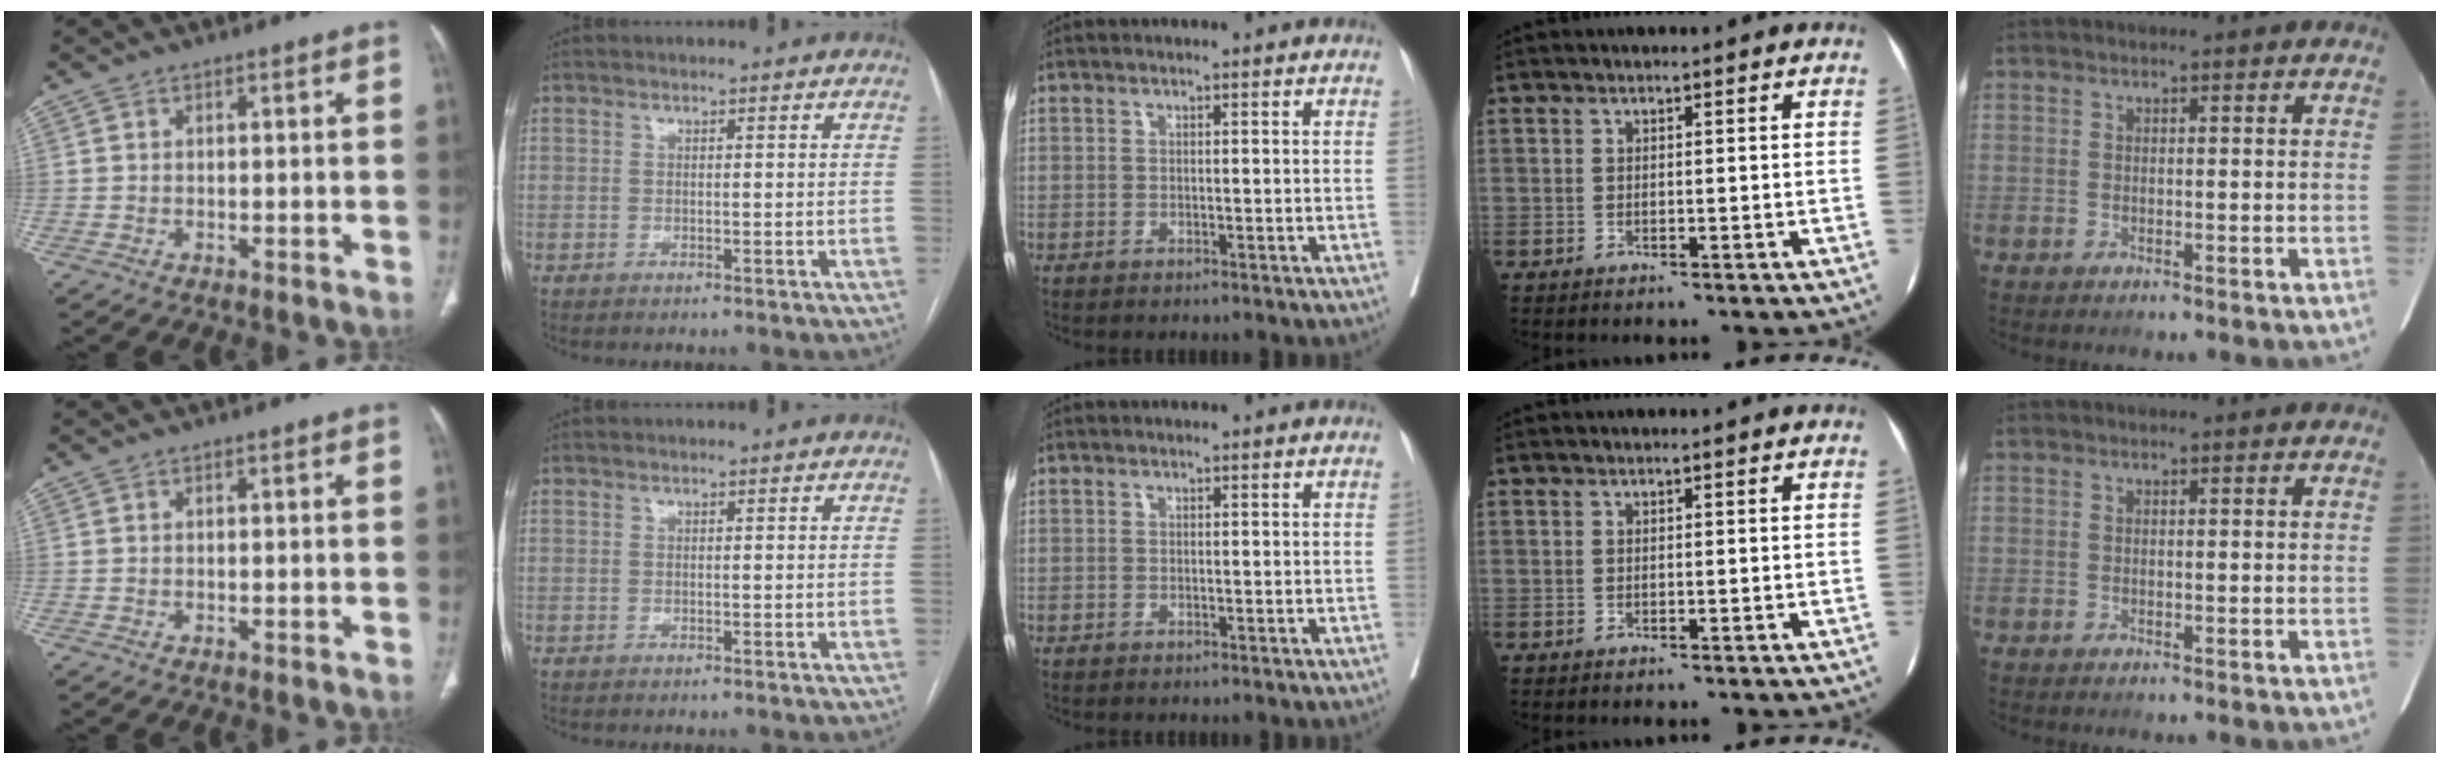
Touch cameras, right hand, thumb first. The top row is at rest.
{}